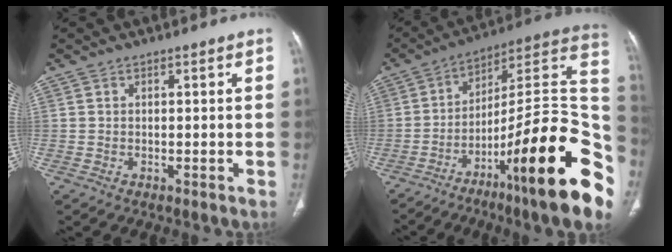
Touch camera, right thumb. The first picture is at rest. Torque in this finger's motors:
{"motor_torque": [1.79, 1.91, 1.90, -0.87, 0.23]}